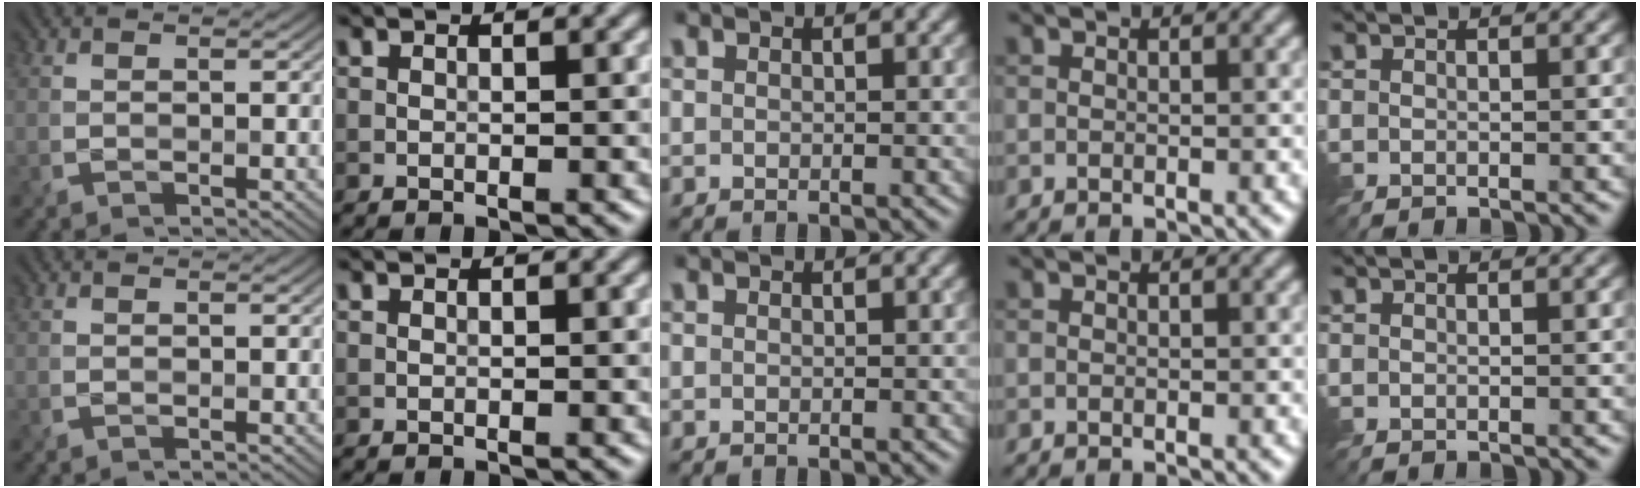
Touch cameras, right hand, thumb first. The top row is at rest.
{}